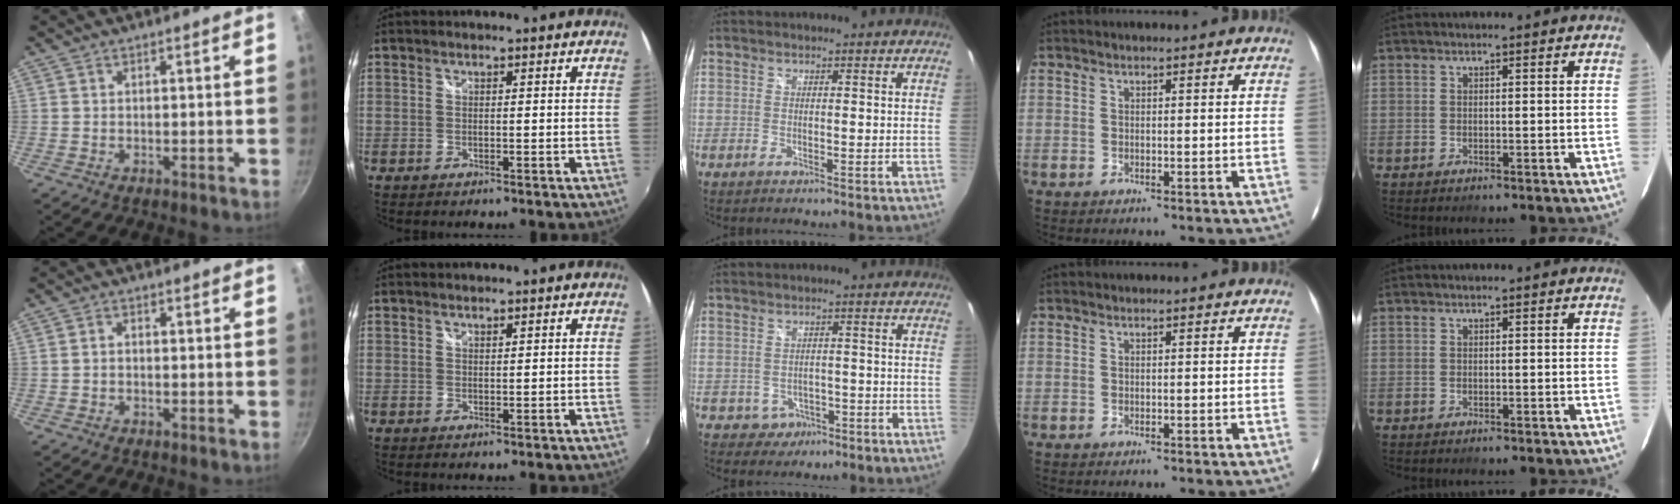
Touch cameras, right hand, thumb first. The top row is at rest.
{"thumb": {"total": 1.3, "force": [-0.3, 0.9, 0.9], "torque": [-0.017, 0.009, -0.007]}, "index": {"total": 0.6, "force": [0.6, 0.2, 0.2], "torque": [-0.003, 0.002, 0.011]}, "middle": {"total": 4.1, "force": [-1.6, 3.6, 1.0], "torque": [-0.034, 0.005, -0.014]}}